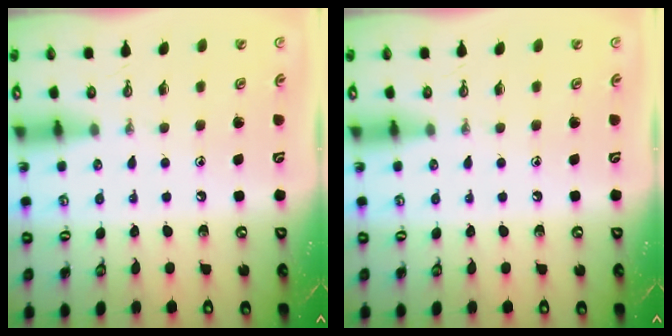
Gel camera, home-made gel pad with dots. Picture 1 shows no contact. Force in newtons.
{"total": 0.0}